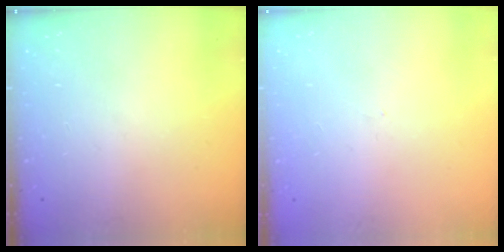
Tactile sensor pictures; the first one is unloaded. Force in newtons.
{"total": 0.0}